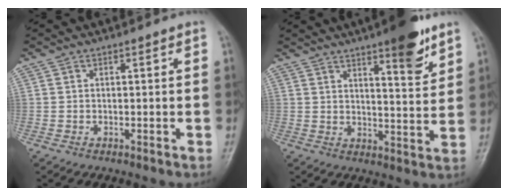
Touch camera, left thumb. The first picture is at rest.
{"total": 10.2, "force": [6.6, 2.1, 7.4], "torque": [-0.089, -0.042, 0.094]}